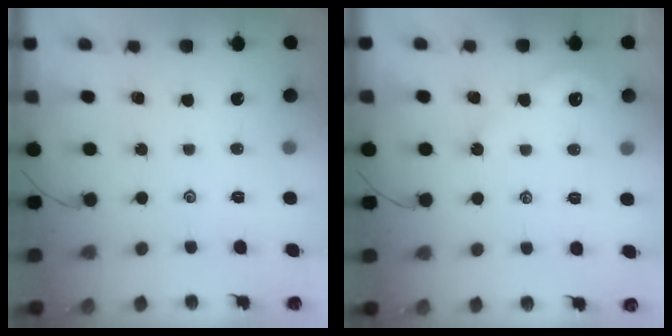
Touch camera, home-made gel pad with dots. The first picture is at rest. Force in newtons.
{"total": 2.1, "press": 2.1, "slide": 0.3}